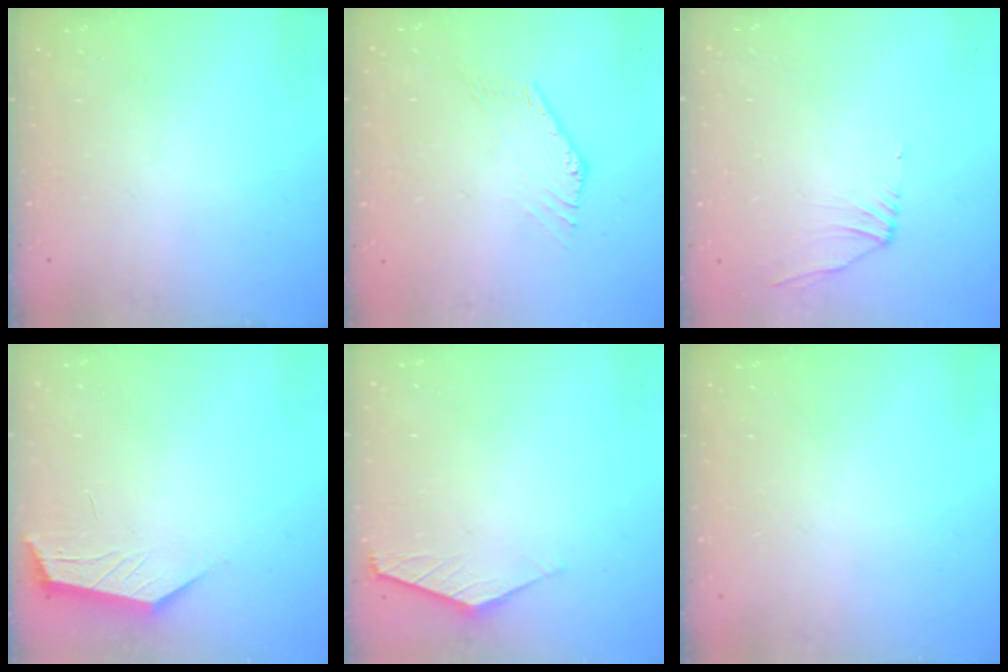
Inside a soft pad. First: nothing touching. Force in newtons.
{"total": 0.6, "press": 0.5, "slide": 0.3}
{"total": 2.1, "press": 2.0, "slide": 0.6}
{"total": 1.8, "press": 1.8, "slide": 0.4}
{"total": 1.3, "press": 1.3, "slide": 0.3}
{"total": 0.0}